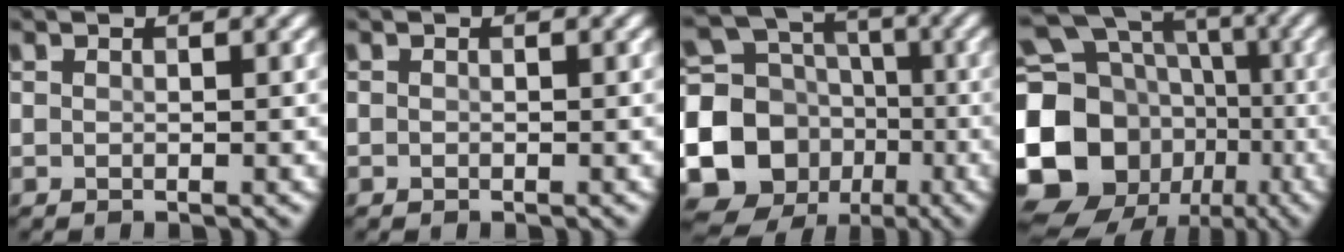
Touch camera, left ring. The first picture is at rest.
{"total": 0.0}
{"total": 15.1, "force": [-3.9, 13.6, 5.2], "torque": [-0.129, -0.026, -0.083]}
{"total": 21.8, "force": [-4.2, 18.9, 10.1], "torque": [-0.227, 0.003, -0.106]}